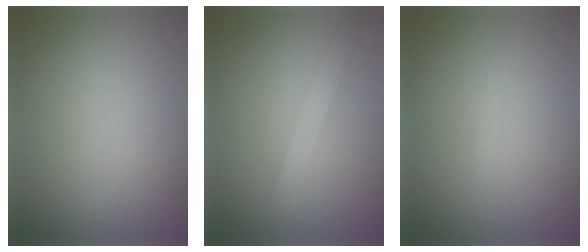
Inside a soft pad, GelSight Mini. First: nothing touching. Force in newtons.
{"total": 2.0, "press": 2.0, "slide": 0.1}
{"total": 0.6, "press": 0.6, "slide": 0.1}